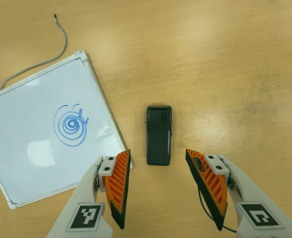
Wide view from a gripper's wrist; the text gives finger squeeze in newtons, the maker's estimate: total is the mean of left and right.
{"total": 0.0}